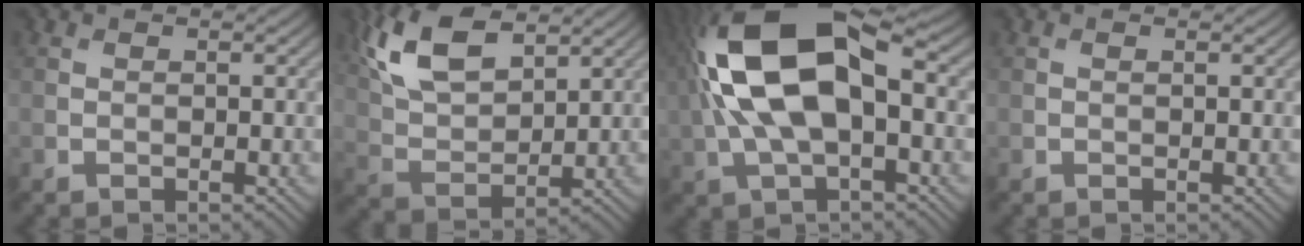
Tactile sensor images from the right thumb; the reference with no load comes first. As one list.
[{"total": 10.6, "force": [5.9, 4.9, 7.4], "torque": [-0.182, 0.010, 0.121]}, {"total": 16.5, "force": [1.4, 8.2, 14.2], "torque": [-0.311, 0.018, 0.020]}, {"total": 0.0}]